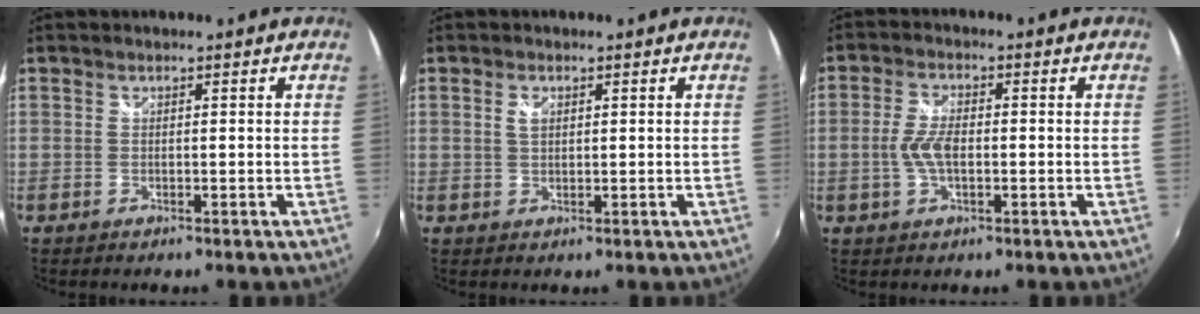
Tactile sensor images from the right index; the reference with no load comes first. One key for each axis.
{"total": 1.8, "fx": 0.6, "fy": 1.1, "fz": 1.3, "tx": -0.025, "ty": 0.002, "tz": 0.010}
{"total": 5.0, "fx": -0.9, "fy": 2.3, "fz": 4.4, "tx": -0.092, "ty": 0.002, "tz": -0.017}